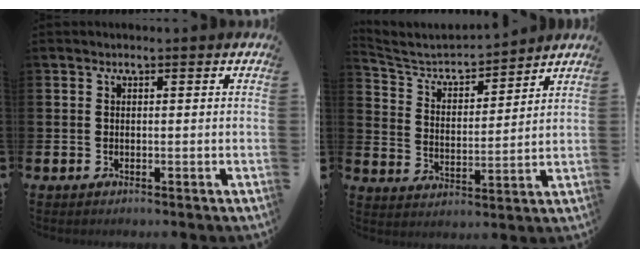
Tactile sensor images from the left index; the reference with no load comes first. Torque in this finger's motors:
{"motor_torque": [-0.25, -0.25, -0.12, 0.02]}